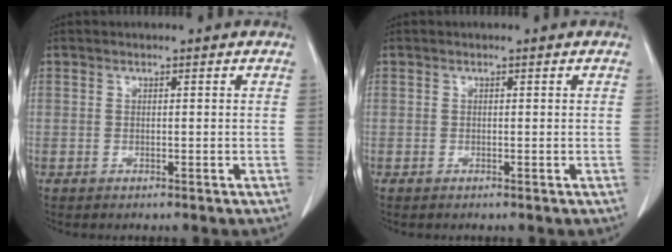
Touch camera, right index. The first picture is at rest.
{"total": 0.0}